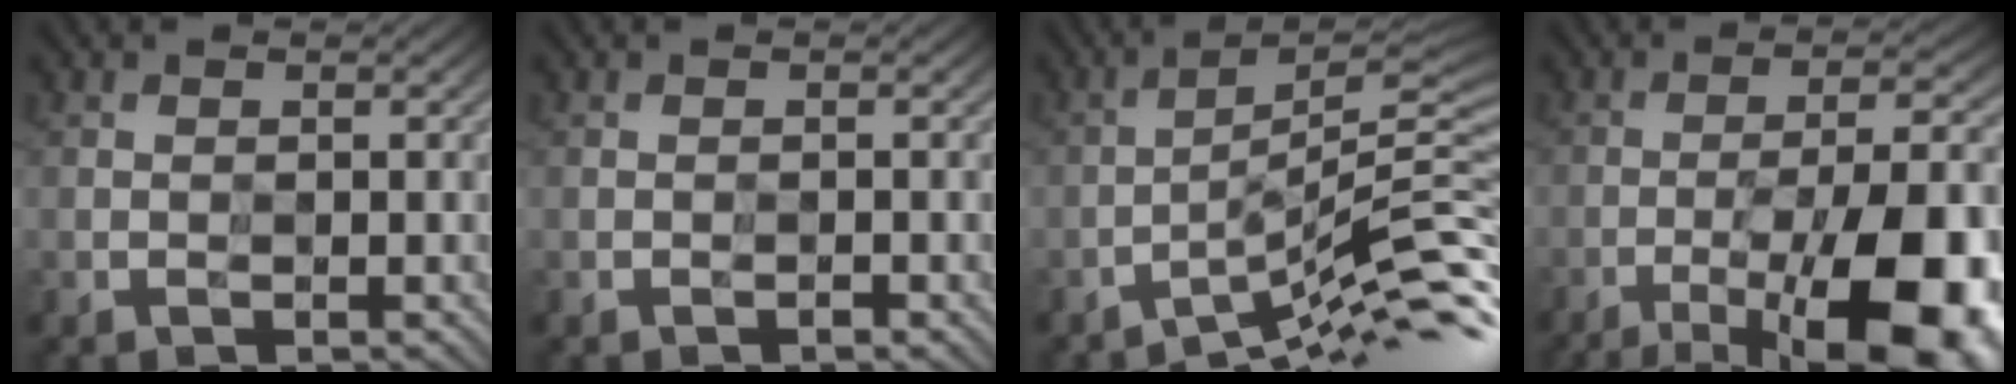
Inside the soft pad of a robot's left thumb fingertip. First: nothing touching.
{"total": 0.8, "force": [-0.7, 0.0, 0.3], "torque": [-0.005, 0.003, -0.014]}
{"total": 8.8, "force": [-6.4, 0.0, 5.9], "torque": [-0.082, 0.025, -0.115]}
{"total": 17.2, "force": [-9.5, 4.9, 13.6], "torque": [-0.168, 0.001, -0.144]}